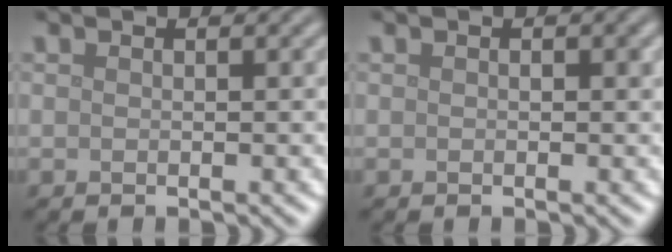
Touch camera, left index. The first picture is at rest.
{"total": 0.7, "force": [0.1, 0.4, 0.5], "torque": [-0.005, -0.002, 0.000]}